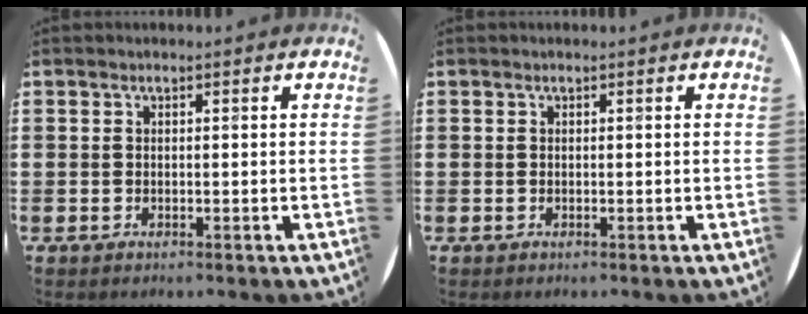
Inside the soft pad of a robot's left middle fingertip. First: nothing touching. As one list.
[{"total": 0.0}]